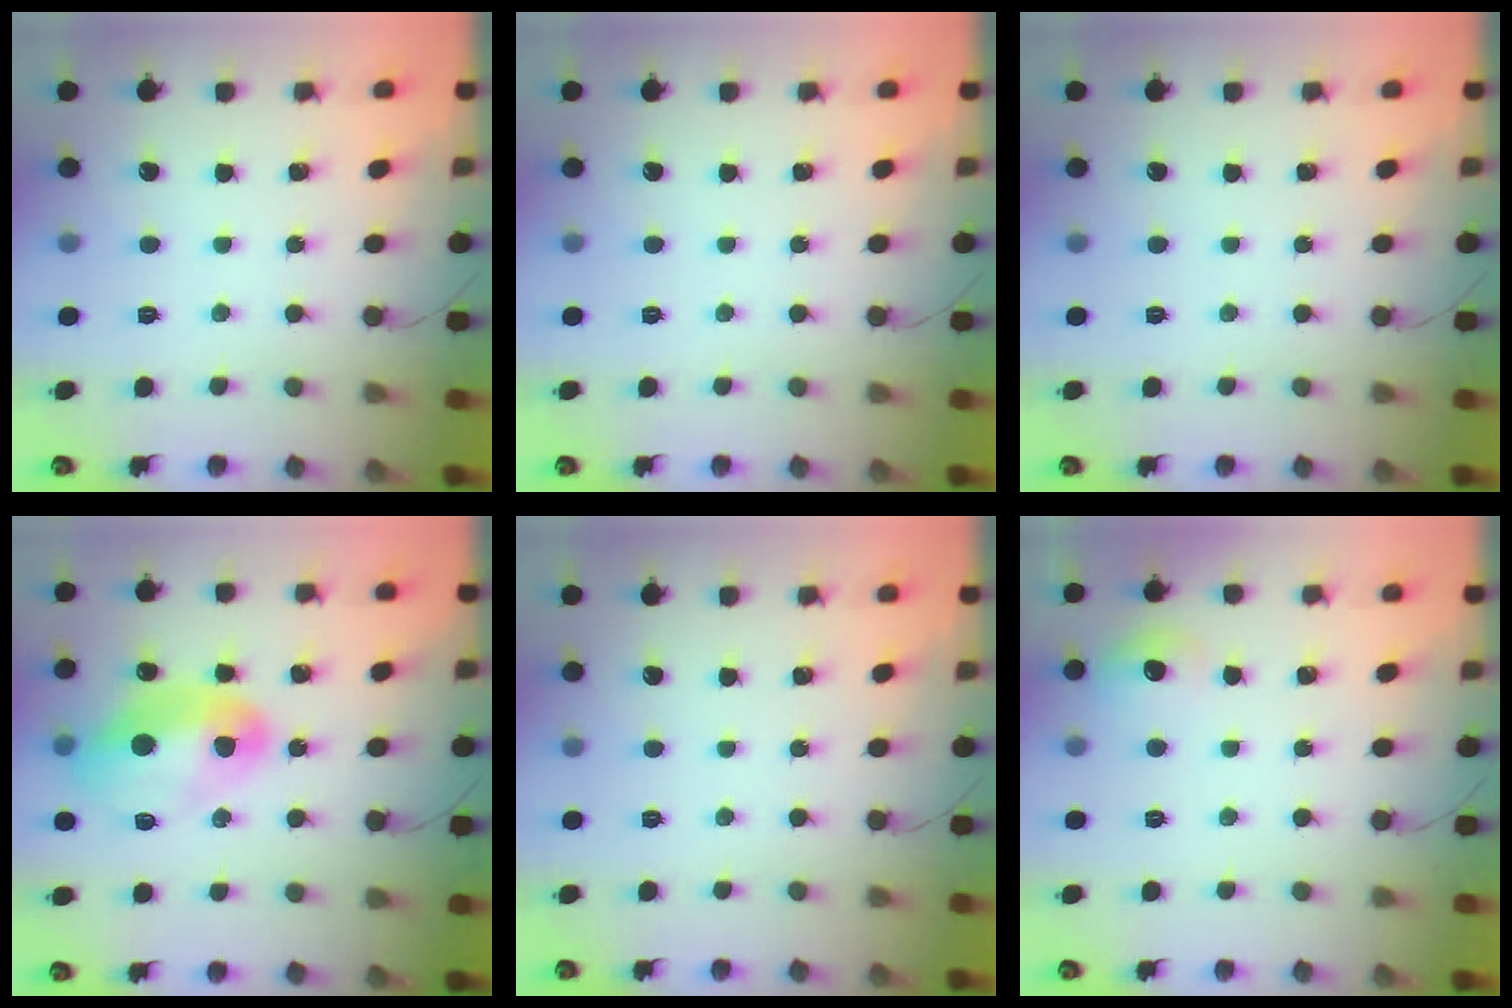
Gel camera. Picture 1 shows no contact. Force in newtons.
{"total": 0.0}
{"total": 0.0}
{"total": 16.2, "press": 16.1, "slide": 0.9}
{"total": 0.0}
{"total": 7.2, "press": 7.0, "slide": 1.7}